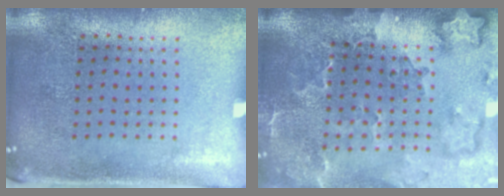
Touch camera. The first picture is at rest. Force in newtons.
{"total": 3.4, "press": 2.5, "slide": 2.3}